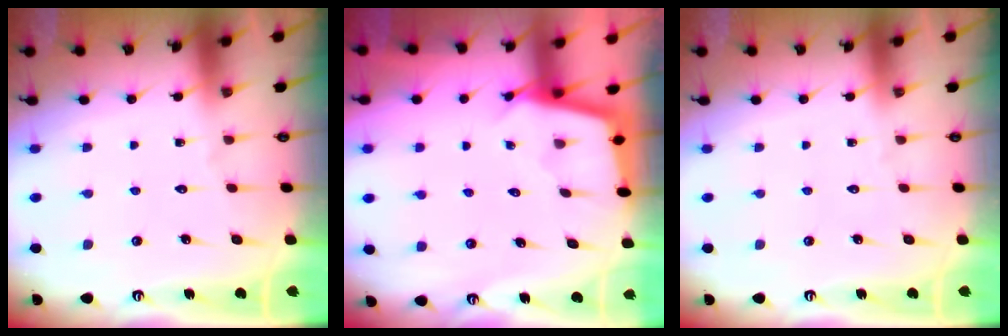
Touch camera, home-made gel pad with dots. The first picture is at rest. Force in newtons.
{"total": 2.5, "press": 2.5, "slide": 0.2}
{"total": 0.0}